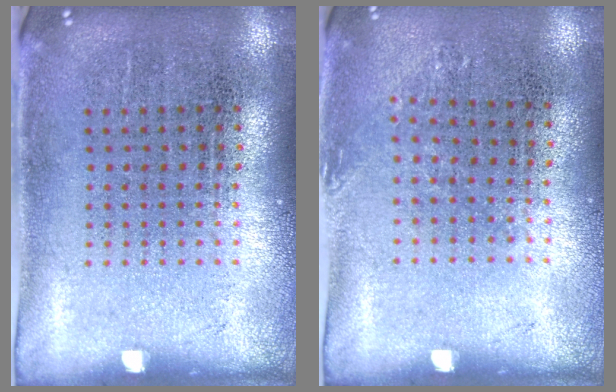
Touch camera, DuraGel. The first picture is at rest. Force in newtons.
{"total": 0.8, "press": 0.7, "slide": 0.3}